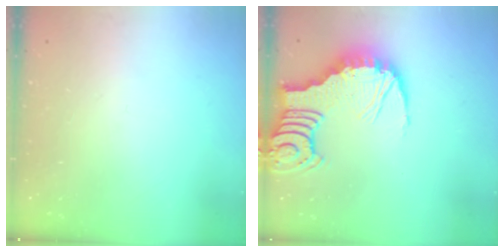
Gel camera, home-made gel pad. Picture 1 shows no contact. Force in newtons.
{"total": 10.6, "press": 10.6, "slide": 1.2}